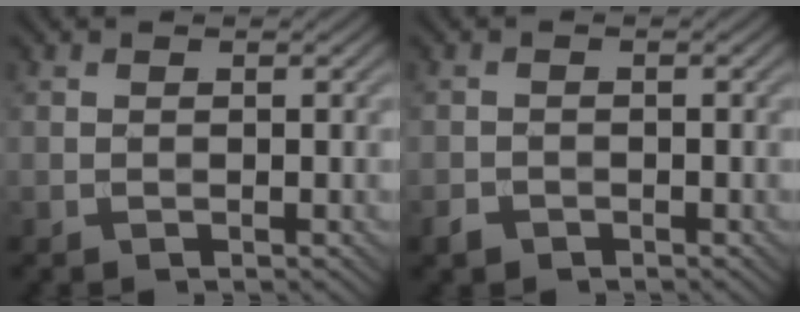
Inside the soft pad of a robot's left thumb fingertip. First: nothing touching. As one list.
[{"total": 1.3, "force": [-0.9, 0.8, 0.4], "torque": [-0.008, -0.003, -0.020]}]